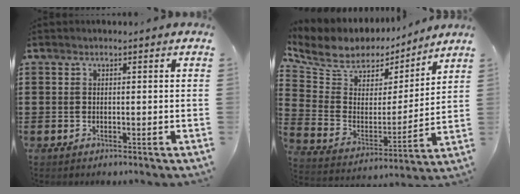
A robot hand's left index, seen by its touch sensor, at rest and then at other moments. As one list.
[{"total": 8.1, "force": [6.7, 4.4, 1.5], "torque": [-0.076, -0.039, 0.119]}]